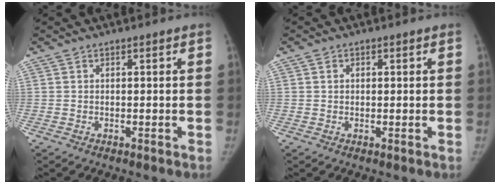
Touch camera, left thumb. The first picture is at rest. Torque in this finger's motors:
{"motor_torque": [-0.27, -0.12, -0.43, 0.28, -0.03]}